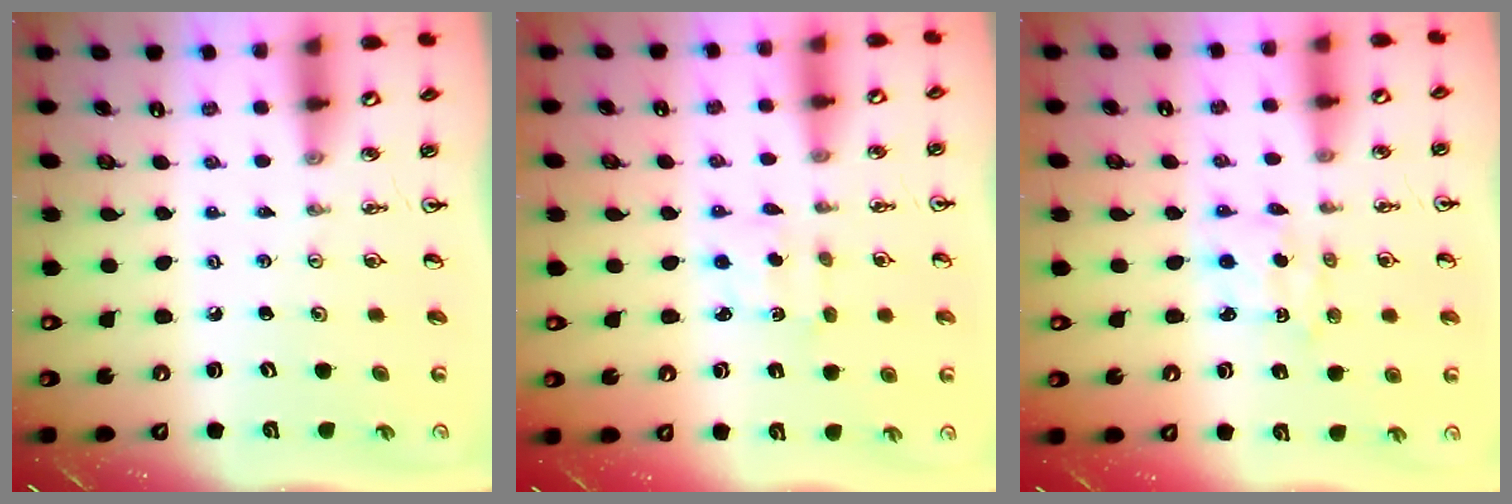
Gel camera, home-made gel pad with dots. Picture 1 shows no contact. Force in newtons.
{"total": 1.8, "press": 1.7, "slide": 0.5}
{"total": 2.1, "press": 2.0, "slide": 0.6}